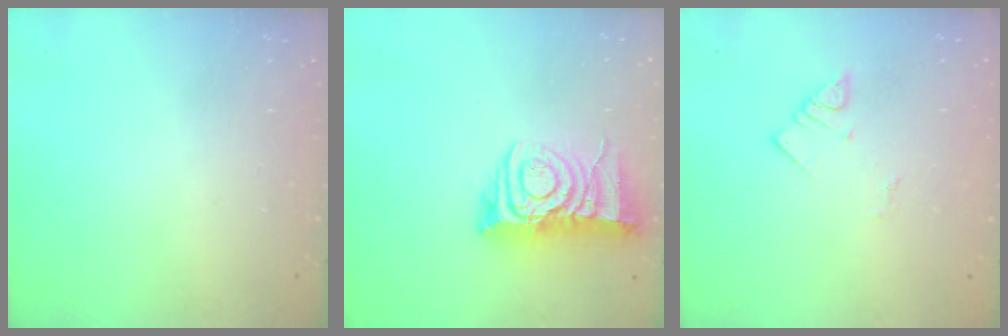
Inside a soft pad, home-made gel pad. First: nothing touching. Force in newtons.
{"total": 10.3, "press": 10.2, "slide": 1.1}
{"total": 2.7, "press": 2.7, "slide": 0.4}